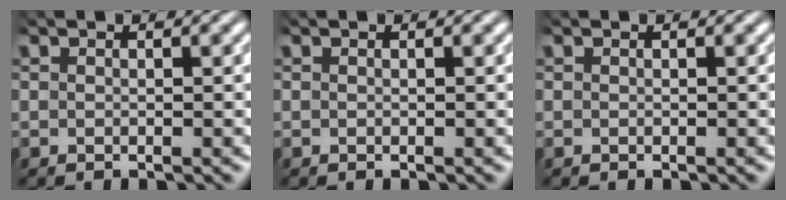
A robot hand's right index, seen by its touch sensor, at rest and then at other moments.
{"total": 0.0}
{"total": 0.0}